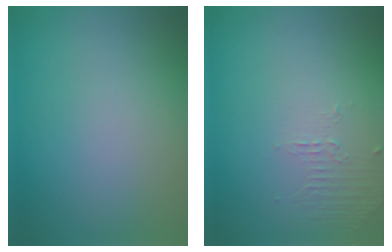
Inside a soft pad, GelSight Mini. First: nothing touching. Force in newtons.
{"total": 1.1, "press": 0.2, "slide": 1.0}